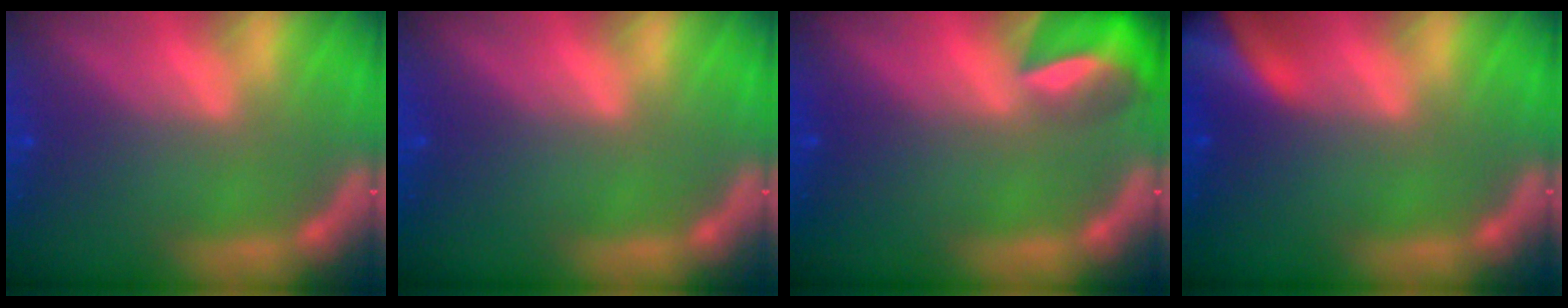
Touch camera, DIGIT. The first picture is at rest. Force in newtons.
{"total": 0.0}
{"total": 6.0}
{"total": 9.0}